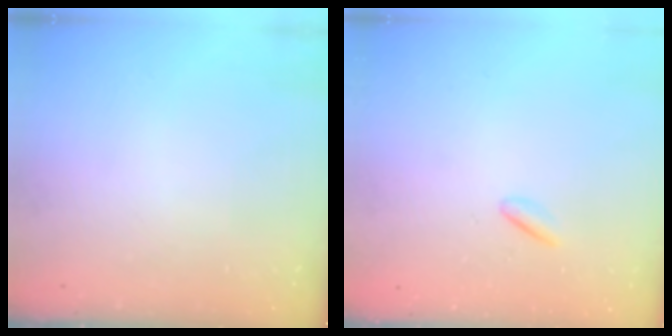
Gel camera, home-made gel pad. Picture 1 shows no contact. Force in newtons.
{"total": 1.5, "press": 1.3, "slide": 0.7}